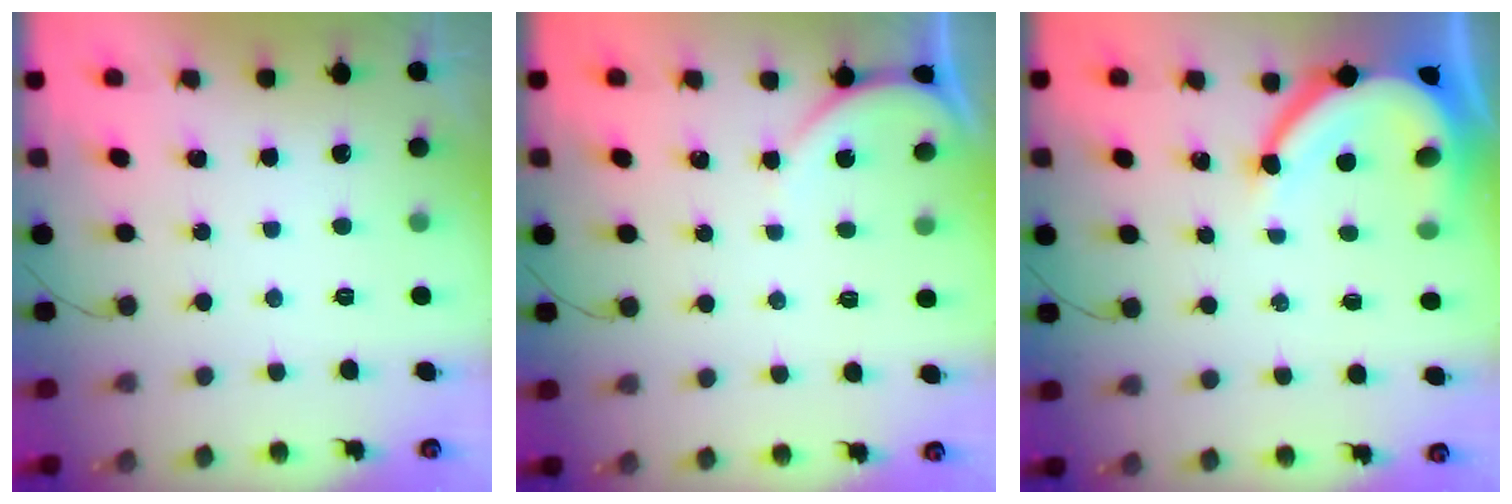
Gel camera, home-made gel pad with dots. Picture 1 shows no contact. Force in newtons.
{"total": 3.1, "press": 3.1, "slide": 0.2}
{"total": 10.2, "press": 10.1, "slide": 1.1}